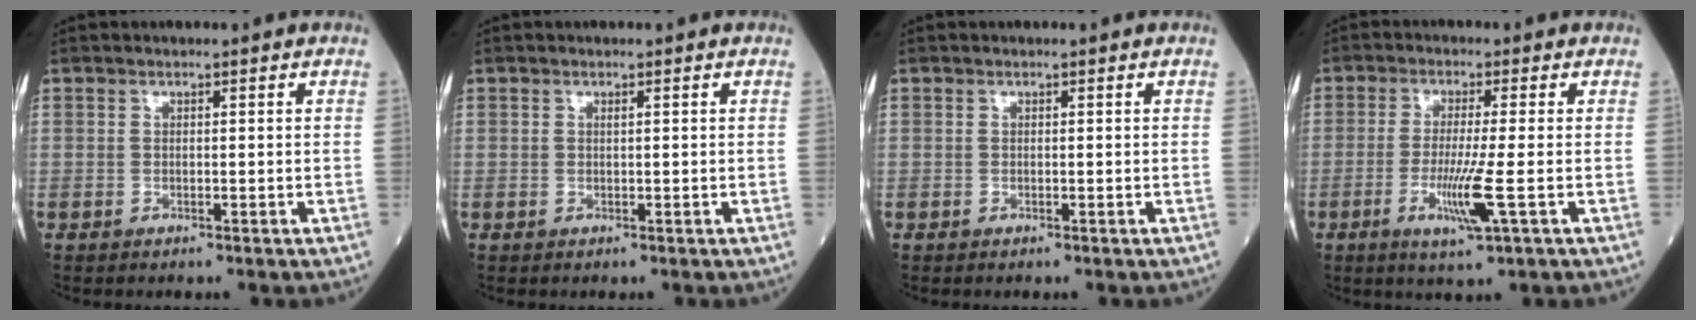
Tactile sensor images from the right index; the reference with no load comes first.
{"total": 0.0}
{"total": 0.0}
{"total": 6.6, "force": [-2.0, -0.6, 6.3], "torque": [-0.126, -0.021, -0.038]}